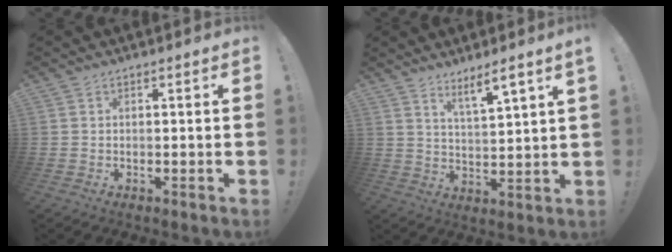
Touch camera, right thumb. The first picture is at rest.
{"total": 6.9, "force": [5.2, -0.1, 4.5], "torque": [-0.060, -0.035, 0.082]}